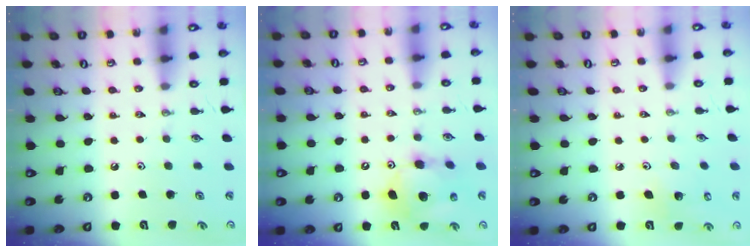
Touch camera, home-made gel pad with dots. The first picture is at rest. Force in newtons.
{"total": 12.2, "press": 11.9, "slide": 2.4}
{"total": 3.6, "press": 3.4, "slide": 1.1}